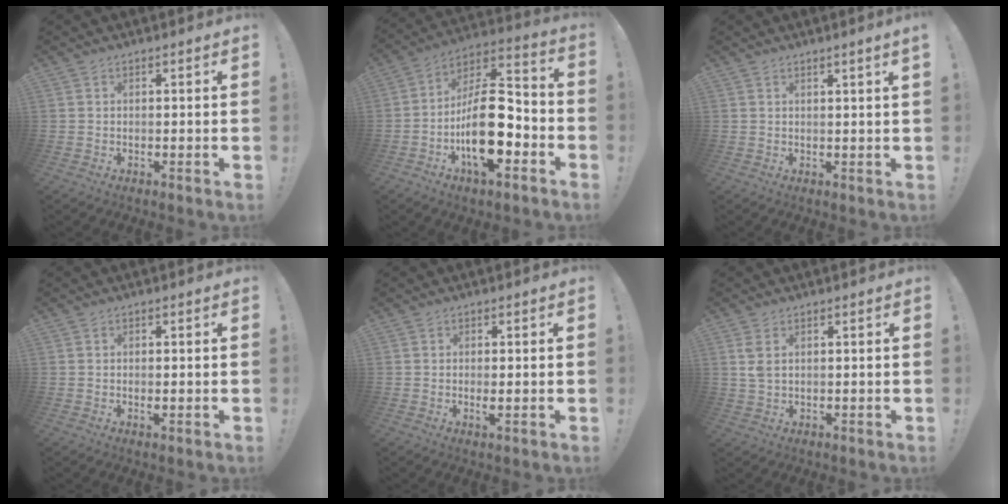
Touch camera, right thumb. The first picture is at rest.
{"total": 20.8, "force": [-6.2, 9.7, 17.3], "torque": [-0.303, 0.037, -0.095]}
{"total": 1.8, "force": [1.1, -0.6, 1.3], "torque": [-0.008, -0.011, 0.014]}
{"total": 0.8, "force": [-0.3, 0.4, 0.7], "torque": [-0.011, 0.001, -0.004]}
{"total": 1.6, "force": [-0.1, 0.5, 1.5], "torque": [-0.034, 0.003, 0.001]}
{"total": 3.4, "force": [1.2, 1.8, 2.6], "torque": [-0.049, 0.004, 0.022]}